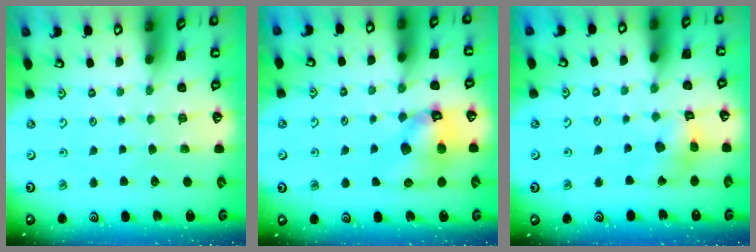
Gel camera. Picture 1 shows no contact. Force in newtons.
{"total": 11.6, "press": 11.5, "slide": 1.6}
{"total": 8.8, "press": 8.7, "slide": 0.9}